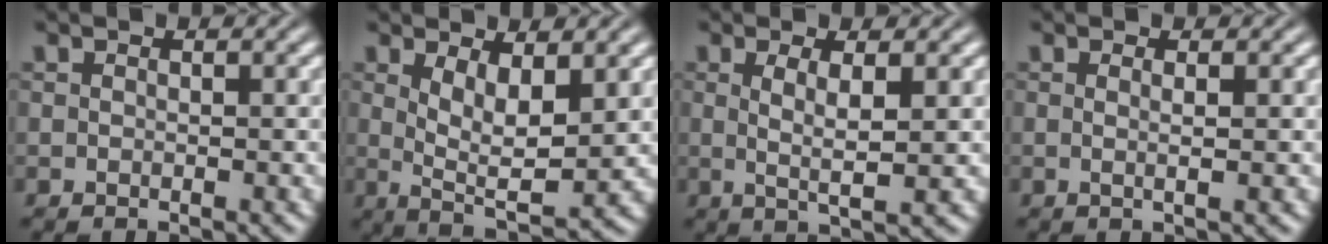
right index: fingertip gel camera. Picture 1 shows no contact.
{"total": 5.0, "force": [0.7, 1.9, 4.6], "torque": [-0.079, -0.028, 0.022]}
{"total": 3.2, "force": [0.4, -0.3, 3.1], "torque": [-0.051, -0.010, 0.014]}
{"total": 1.3, "force": [0.0, -1.0, 0.9], "torque": [-0.018, -0.009, 0.005]}